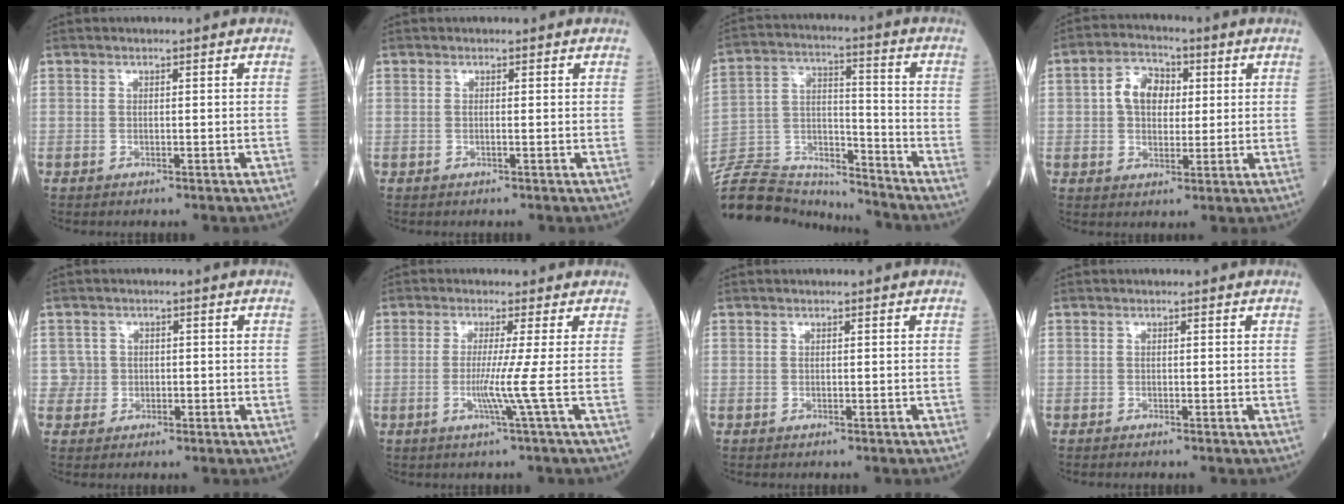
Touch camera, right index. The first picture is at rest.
{"total": 0.0}
{"total": 19.4, "force": [-18.2, 5.0, 4.3], "torque": [-0.118, 0.025, -0.305]}
{"total": 6.7, "force": [1.3, 4.6, 4.6], "torque": [-0.085, 0.020, 0.022]}
{"total": 2.5, "force": [0.0, 2.5, -0.2], "torque": [0.013, 0.007, -0.002]}
{"total": 4.2, "force": [-0.8, -2.1, 3.5], "torque": [-0.063, -0.009, -0.018]}
{"total": 0.0}
{"total": 0.0}